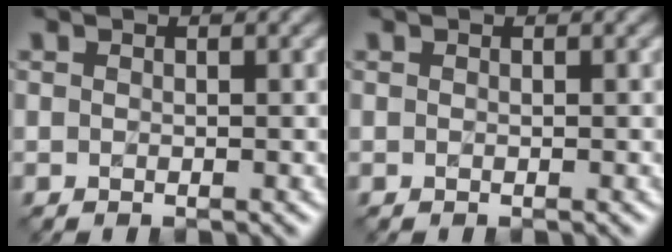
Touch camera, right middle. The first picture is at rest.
{"total": 0.0}